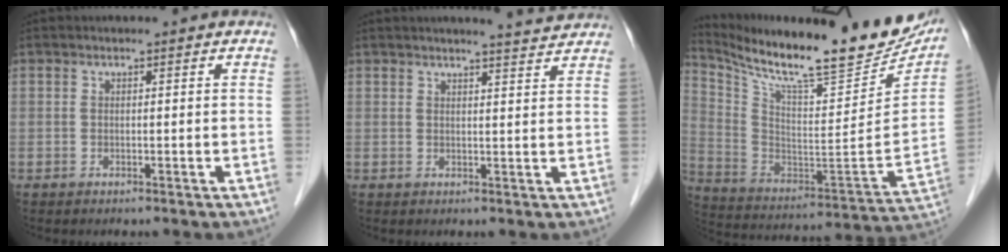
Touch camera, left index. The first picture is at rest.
{"total": 4.5, "force": [4.4, -0.4, 1.2], "torque": [-0.024, 0.000, 0.048]}
{"total": 24.6, "force": [21.6, 3.2, 11.3], "torque": [-0.204, -0.047, 0.329]}